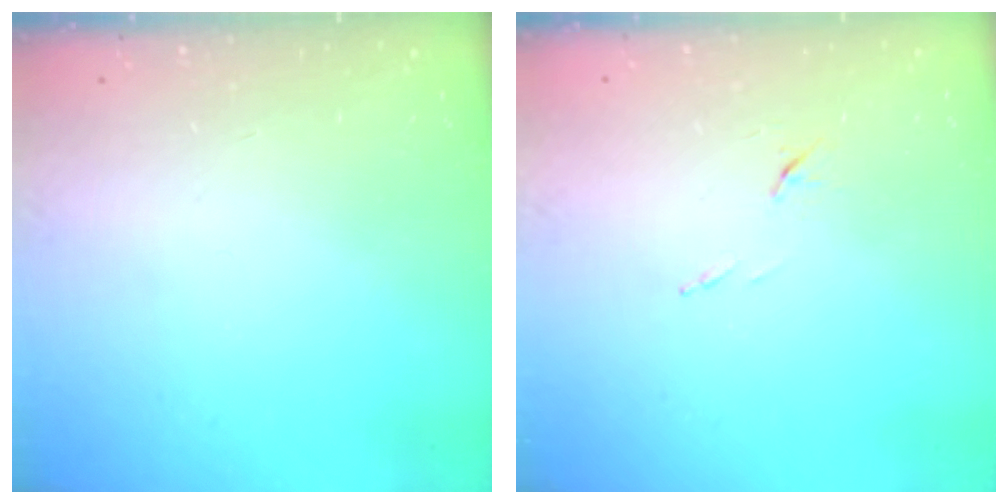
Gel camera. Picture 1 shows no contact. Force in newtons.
{"total": 6.8, "press": 6.8, "slide": 0.8}